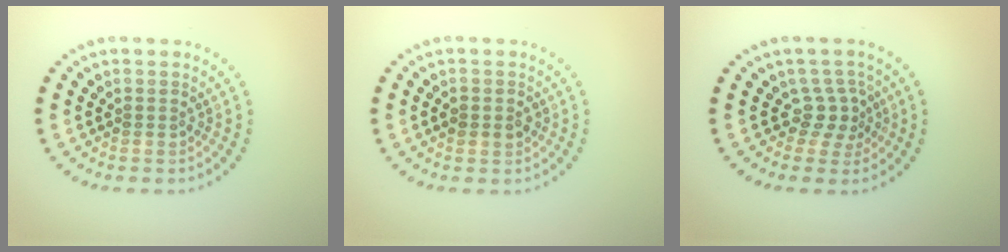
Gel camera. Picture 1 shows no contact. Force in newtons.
{"total": 1.3, "press": 1.3, "slide": 0.2}
{"total": 2.4, "press": 1.5, "slide": 1.8}